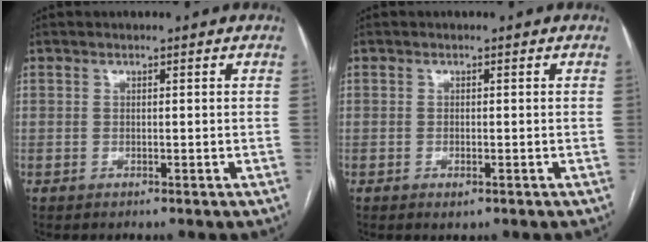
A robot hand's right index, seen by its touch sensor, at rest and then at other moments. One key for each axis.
{"total": 1.2, "fx": -0.6, "fy": 0.4, "fz": 0.9, "tx": -0.016, "ty": -0.003, "tz": -0.004}